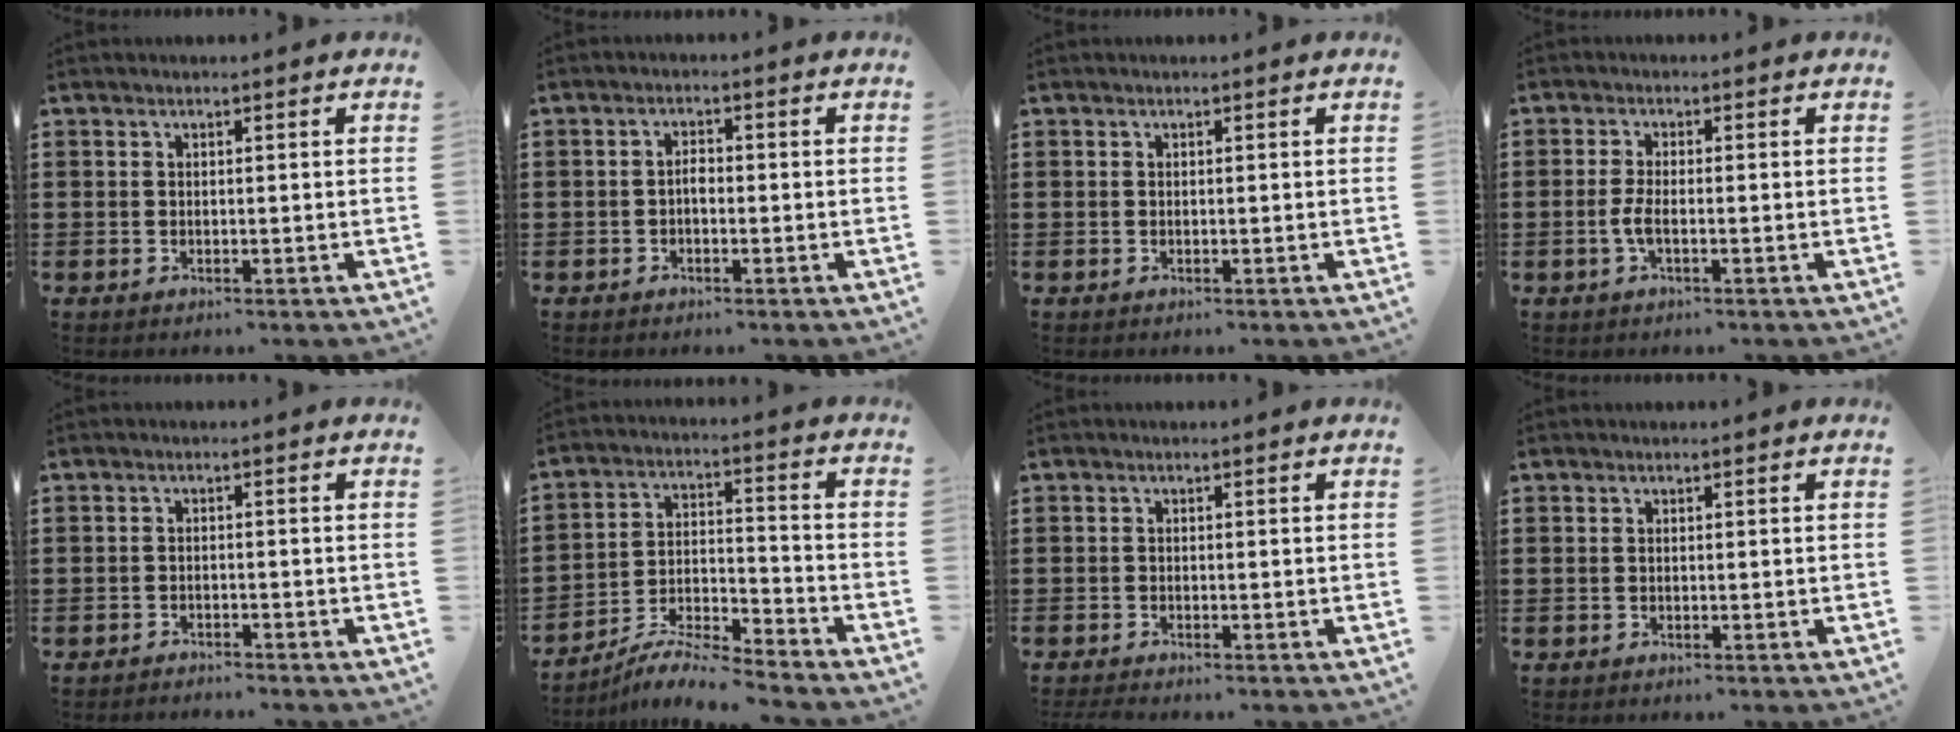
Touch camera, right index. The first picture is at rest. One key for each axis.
{"total": 1.5, "fx": -0.5, "fy": 0.8, "fz": 1.2, "tx": -0.025, "ty": 0.004, "tz": -0.010}
{"total": 0.0}
{"total": 2.8, "fx": -0.9, "fy": 0.7, "fz": 2.5, "tx": -0.068, "ty": -0.006, "tz": -0.022}
{"total": 1.5, "fx": -1.5, "fy": 0.2, "fz": -0.1, "tx": -0.002, "ty": 0.003, "tz": -0.034}
{"total": 7.3, "fx": -6.9, "fy": 0.2, "fz": 2.4, "tx": -0.050, "ty": 0.003, "tz": -0.136}
{"total": 1.1, "fx": -1.1, "fy": -0.1, "fz": 0.2, "tx": -0.006, "ty": -0.005, "tz": -0.020}
{"total": 0.0}